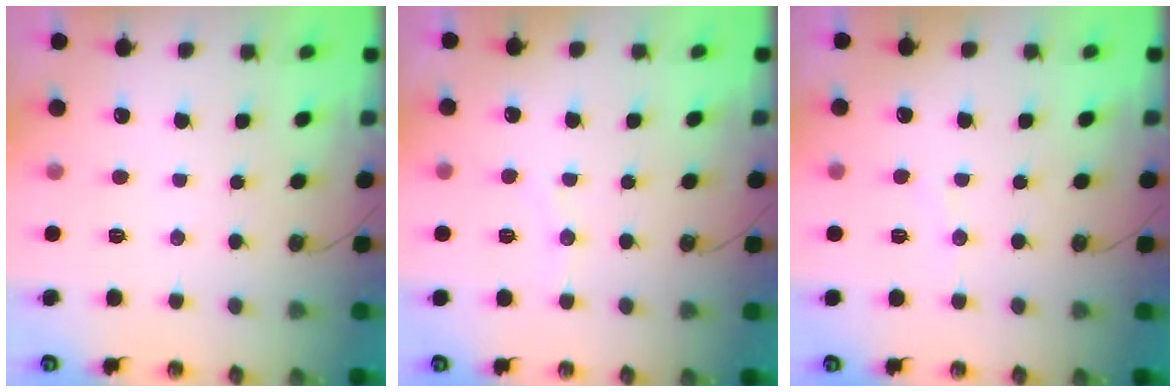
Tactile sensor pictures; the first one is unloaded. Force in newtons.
{"total": 4.4, "press": 4.2, "slide": 1.2}
{"total": 3.1, "press": 2.9, "slide": 1.0}